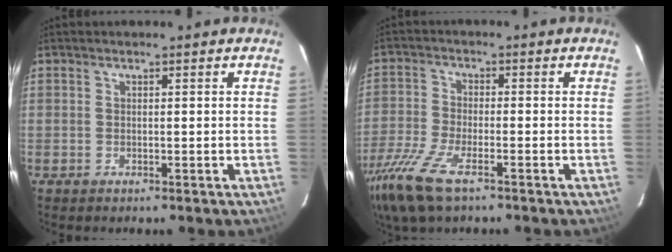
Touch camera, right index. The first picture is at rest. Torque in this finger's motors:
{"motor_torque": [1.16, -0.89, 0.47, 0.08]}